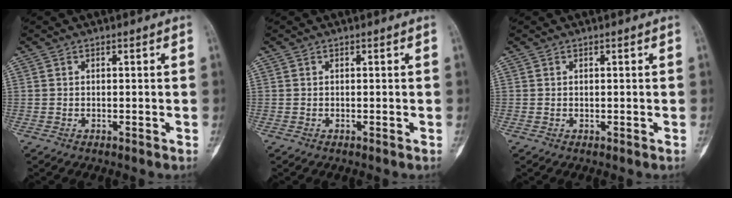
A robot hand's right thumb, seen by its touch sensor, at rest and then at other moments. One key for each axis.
{"total": 0.0}
{"total": 0.0}